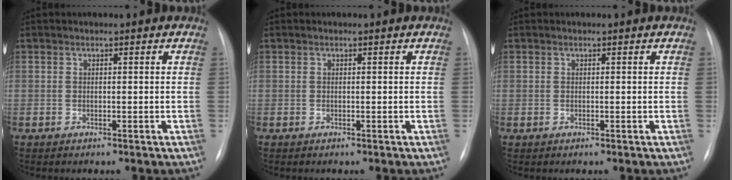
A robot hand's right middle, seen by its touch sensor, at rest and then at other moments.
{"total": 0.0}
{"total": 0.0}